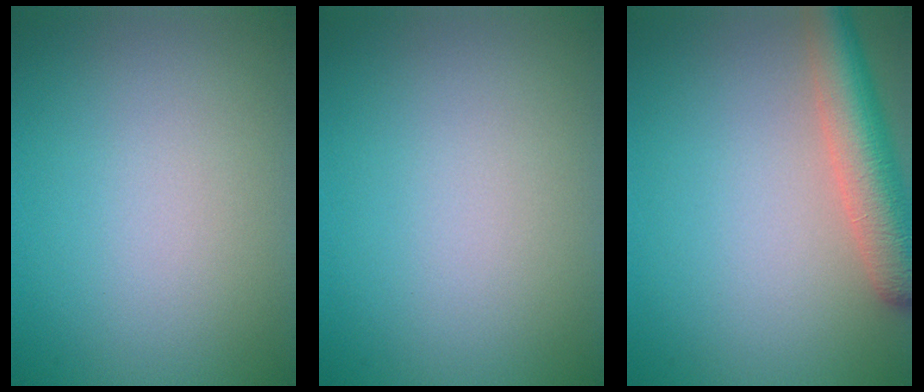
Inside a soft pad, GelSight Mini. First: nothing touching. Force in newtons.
{"total": 0.0}
{"total": 5.7, "press": 5.6, "slide": 0.3}